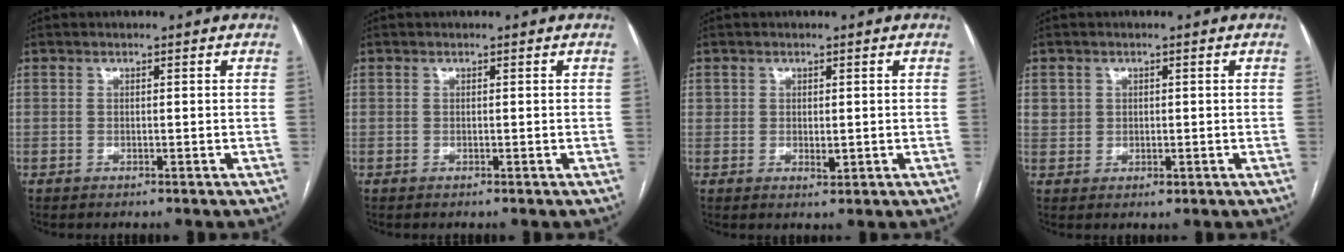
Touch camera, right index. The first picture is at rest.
{"total": 0.0}
{"total": 1.7, "force": [0.1, 1.1, 1.2], "torque": [-0.019, -0.003, 0.004]}
{"total": 2.5, "force": [0.6, 2.3, 0.7], "torque": [-0.014, 0.001, 0.018]}